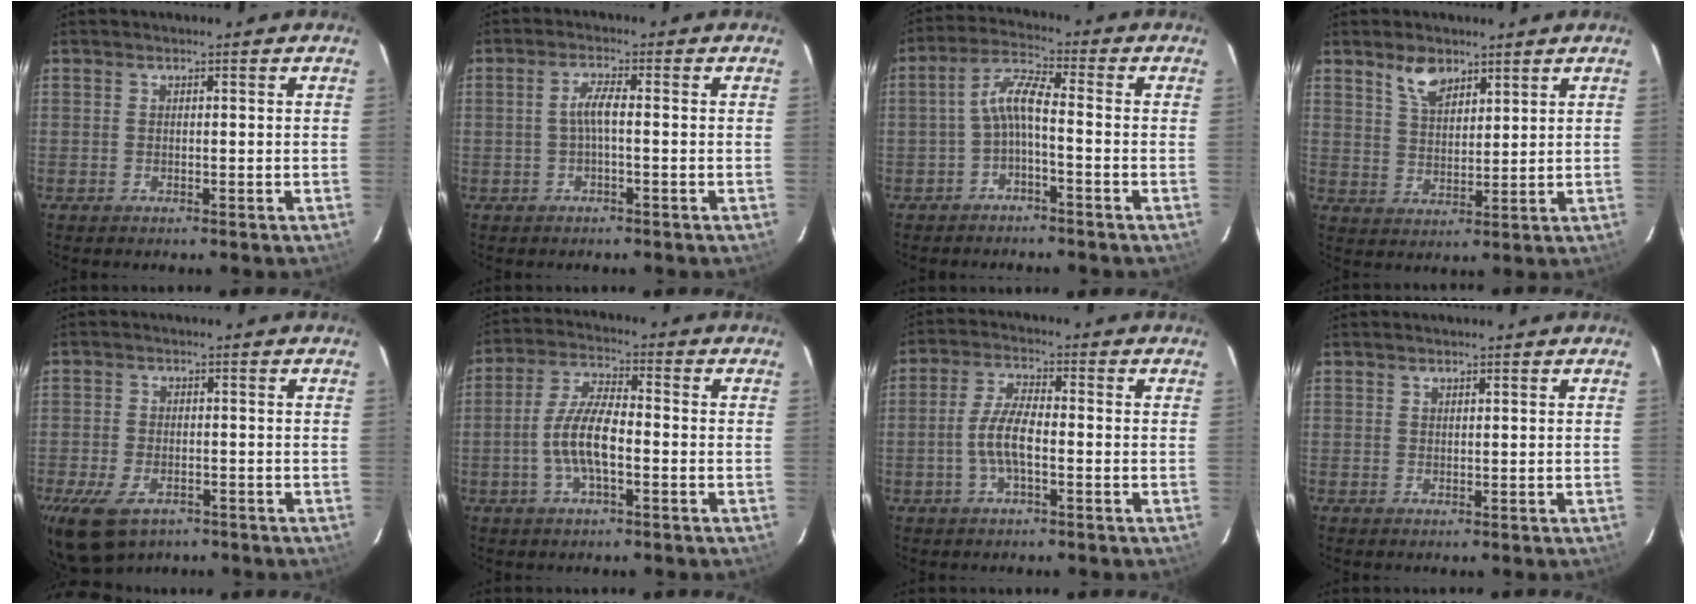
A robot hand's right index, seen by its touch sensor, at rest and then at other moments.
{"total": 2.8, "force": [-0.5, 0.2, 2.8], "torque": [-0.057, 0.005, -0.007]}
{"total": 5.3, "force": [-1.9, 1.0, 4.8], "torque": [-0.115, 0.016, -0.036]}
{"total": 6.0, "force": [4.2, 2.9, 3.1], "torque": [-0.052, 0.003, 0.081]}
{"total": 8.8, "force": [-5.3, 4.9, 5.0], "torque": [-0.121, -0.026, -0.091]}
{"total": 8.5, "force": [-2.3, 2.7, 7.7], "torque": [-0.157, 0.005, -0.044]}
{"total": 6.2, "force": [-1.7, 1.9, 5.7], "torque": [-0.118, 0.004, -0.033]}
{"total": 0.7, "force": [0.6, 0.2, 0.2], "torque": [-0.004, 0.001, 0.012]}